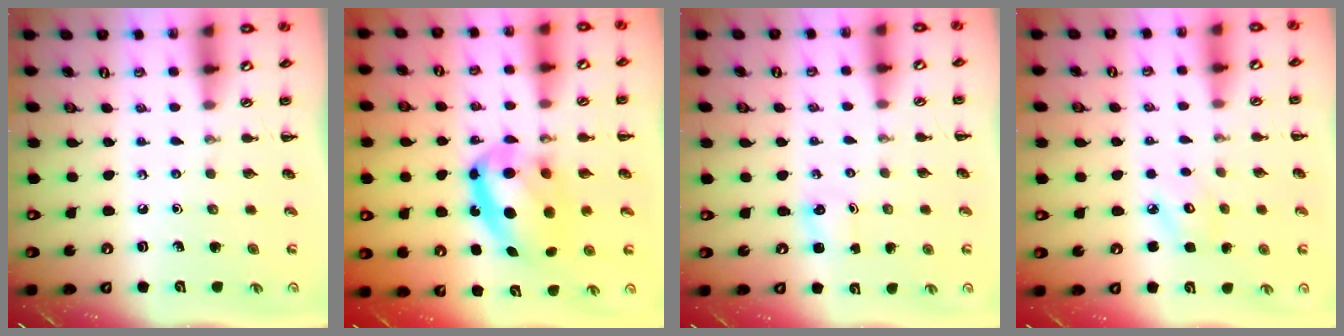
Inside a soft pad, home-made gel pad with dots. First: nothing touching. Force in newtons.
{"total": 13.4, "press": 13.0, "slide": 3.2}
{"total": 1.1, "press": 1.0, "slide": 0.1}
{"total": 4.0, "press": 3.9, "slide": 0.8}